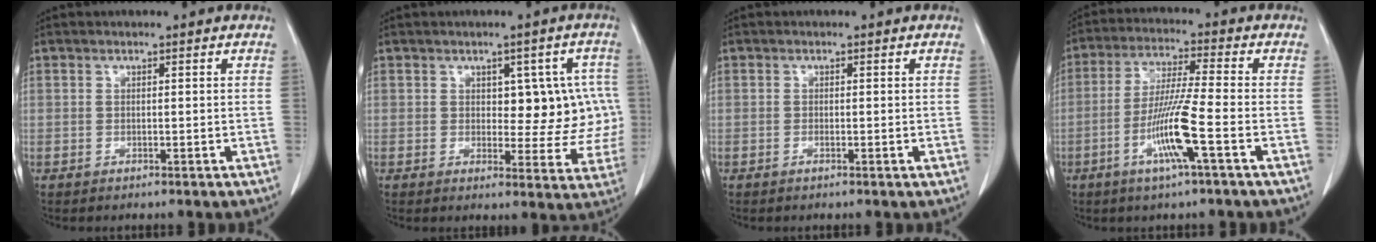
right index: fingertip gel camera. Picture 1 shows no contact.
{"total": 8.0, "force": [1.1, 4.4, 6.5], "torque": [-0.055, 0.018, 0.019]}
{"total": 0.9, "force": [-0.3, 0.1, 0.8], "torque": [-0.014, -0.002, -0.004]}
{"total": 9.9, "force": [-3.6, -0.6, 9.2], "torque": [-0.181, -0.011, -0.073]}